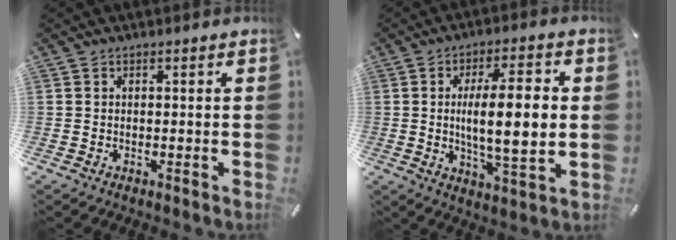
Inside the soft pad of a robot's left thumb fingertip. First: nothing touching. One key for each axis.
{"total": 14.3, "fx": 0.8, "fy": 4.6, "fz": 13.5, "tx": -0.225, "ty": 0.001, "tz": 0.009}